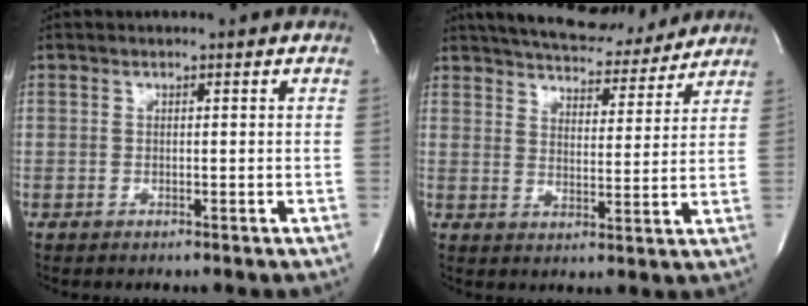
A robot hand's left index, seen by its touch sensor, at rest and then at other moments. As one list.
[{"total": 14.5, "force": [13.2, 4.0, 4.7], "torque": [-0.066, 0.007, 0.182]}]